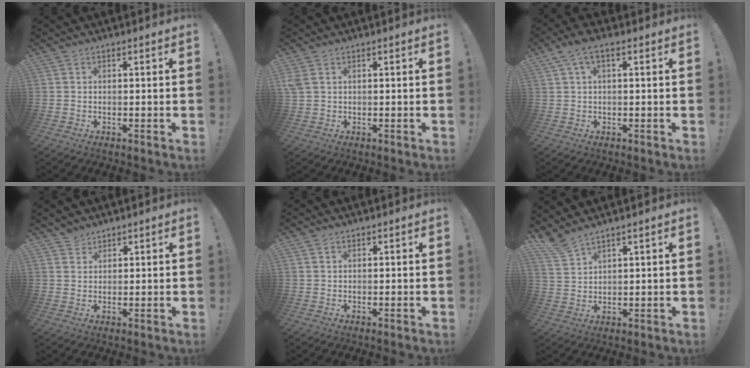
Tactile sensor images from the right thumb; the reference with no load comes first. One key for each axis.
{"total": 2.3, "fx": 0.9, "fy": 0.9, "fz": 2.0, "tx": -0.038, "ty": 0.001, "tz": 0.018}
{"total": 4.0, "fx": 1.3, "fy": 1.6, "fz": 3.4, "tx": -0.057, "ty": -0.001, "tz": 0.023}
{"total": 3.0, "fx": 2.6, "fy": 1.4, "fz": 0.2, "tx": 0.004, "ty": -0.018, "tz": 0.048}
{"total": 0.7, "fx": 0.4, "fy": 0.5, "fz": 0.1, "tx": 0.005, "ty": -0.001, "tz": 0.007}
{"total": 5.2, "fx": 4.5, "fy": 0.6, "fz": 2.5, "tx": -0.052, "ty": -0.028, "tz": 0.085}